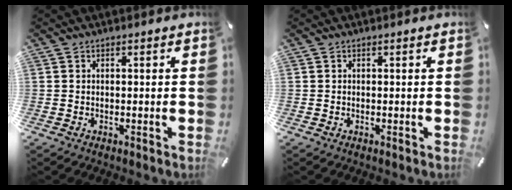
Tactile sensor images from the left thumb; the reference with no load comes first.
{"total": 0.0}